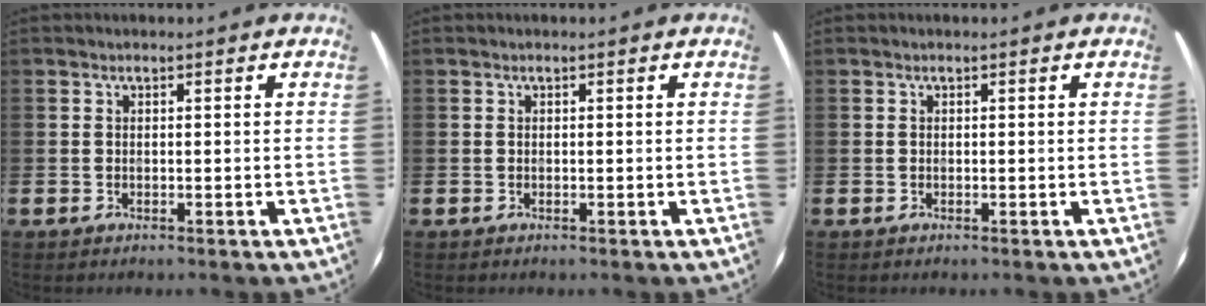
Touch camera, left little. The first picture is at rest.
{"total": 0.0}
{"total": 0.0}